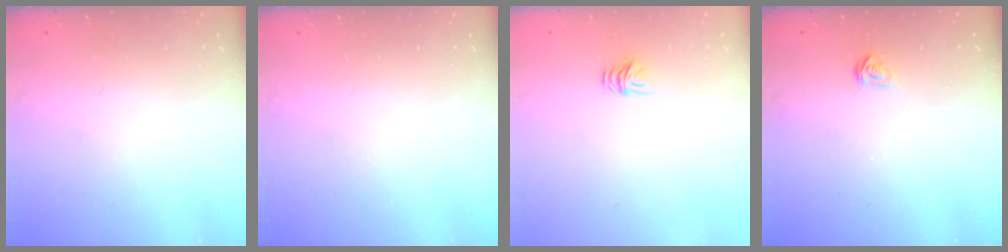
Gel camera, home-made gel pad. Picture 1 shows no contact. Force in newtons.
{"total": 0.0}
{"total": 5.1, "press": 5.0, "slide": 0.4}
{"total": 2.3, "press": 2.3, "slide": 0.2}